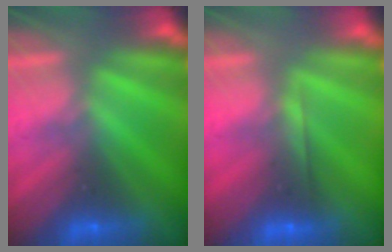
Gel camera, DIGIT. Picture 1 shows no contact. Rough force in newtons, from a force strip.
{"total": 2.0}